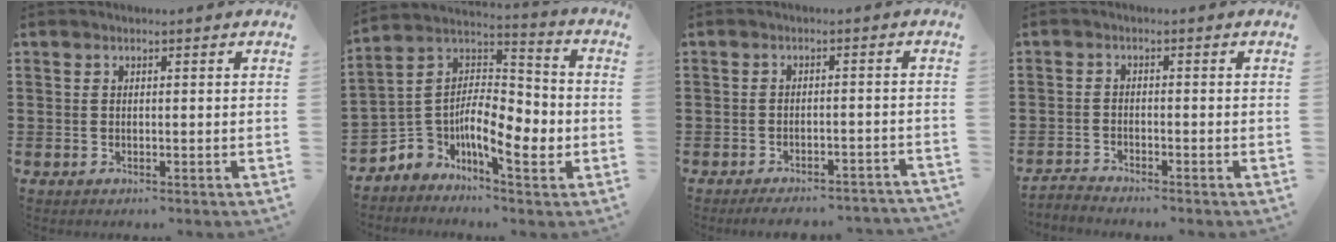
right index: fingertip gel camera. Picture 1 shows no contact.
{"total": 8.1, "force": [-3.2, 4.3, 6.1], "torque": [-0.135, -0.022, -0.060]}
{"total": 2.5, "force": [-2.5, 0.1, 0.3], "torque": [-0.008, -0.002, -0.051]}
{"total": 2.0, "force": [-2.0, -0.1, -0.2], "torque": [-0.001, 0.002, -0.041]}